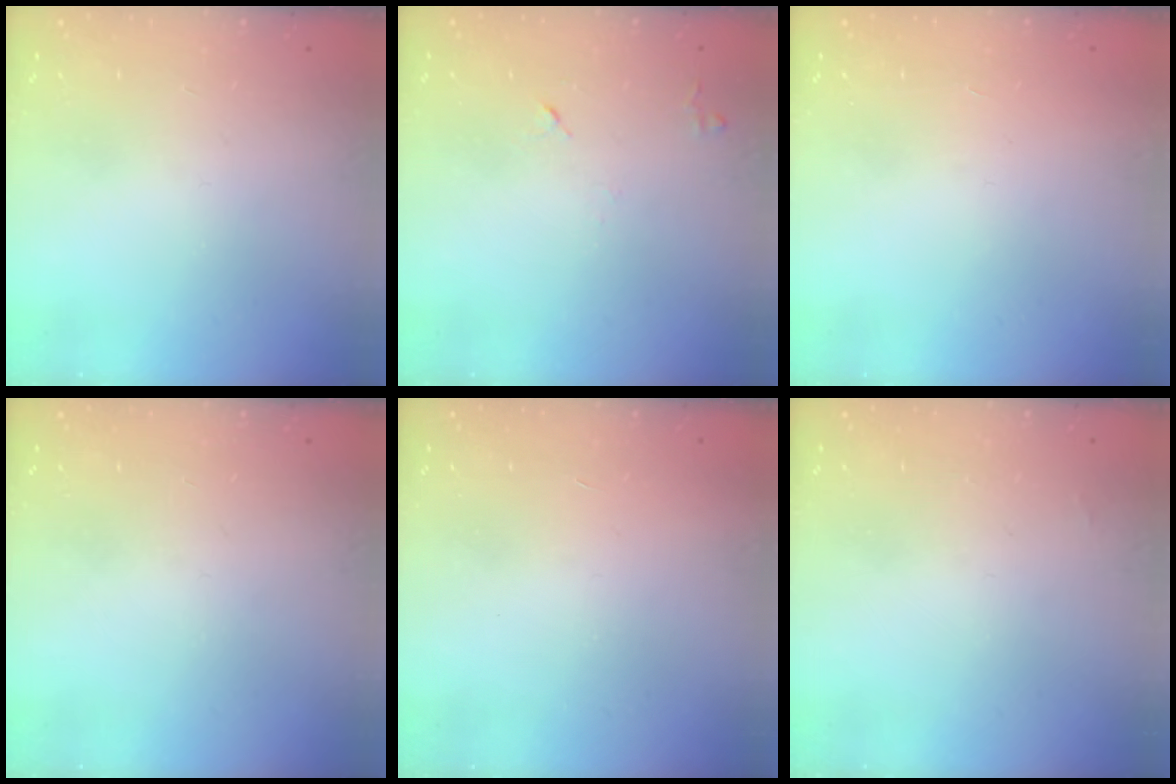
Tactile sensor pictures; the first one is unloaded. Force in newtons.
{"total": 5.6, "press": 5.5, "slide": 0.9}
{"total": 1.7, "press": 1.7, "slide": 0.1}
{"total": 0.0}
{"total": 1.7, "press": 1.7, "slide": 0.1}
{"total": 1.3, "press": 1.3, "slide": 0.2}